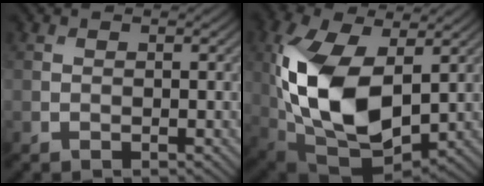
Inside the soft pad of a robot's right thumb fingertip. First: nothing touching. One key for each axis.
{"total": 15.4, "fx": 1.1, "fy": 8.7, "fz": 12.6, "tx": -0.285, "ty": -0.016, "tz": 0.026}